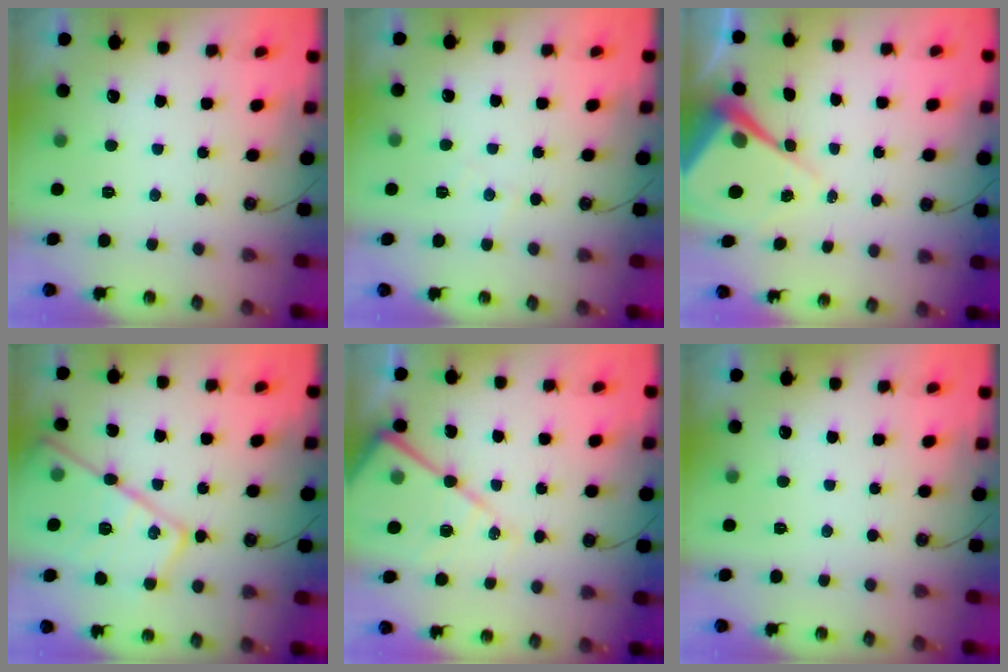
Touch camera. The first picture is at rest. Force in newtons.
{"total": 3.0, "press": 2.9, "slide": 0.5}
{"total": 8.5, "press": 8.5, "slide": 0.6}
{"total": 21.1, "press": 21.0, "slide": 1.7}
{"total": 15.2, "press": 15.1, "slide": 1.4}
{"total": 0.0}